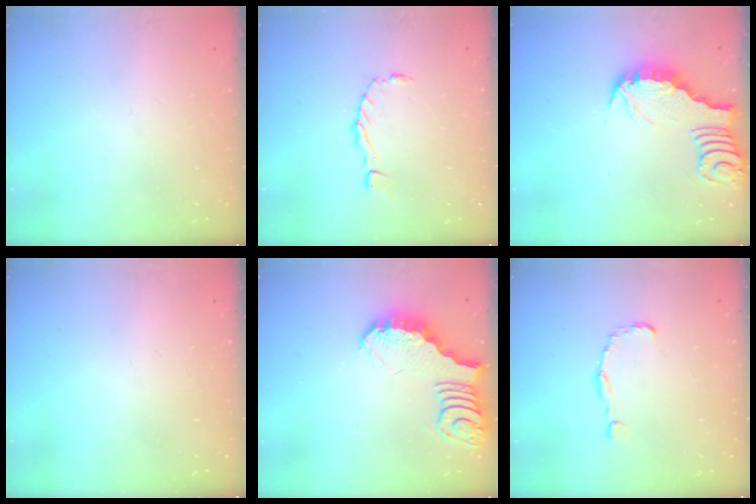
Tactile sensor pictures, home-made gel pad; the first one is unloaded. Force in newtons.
{"total": 0.0}
{"total": 3.2, "press": 3.2, "slide": 0.4}
{"total": 0.0}
{"total": 3.7, "press": 3.6, "slide": 0.5}
{"total": 1.5, "press": 1.5, "slide": 0.1}